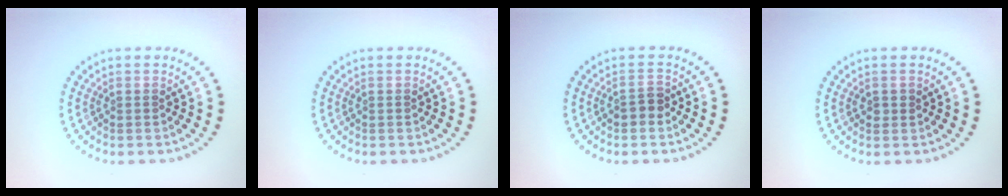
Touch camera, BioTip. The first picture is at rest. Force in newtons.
{"total": 0.0}
{"total": 1.5, "press": 1.4, "slide": 0.5}
{"total": 0.9, "press": 0.8, "slide": 0.1}